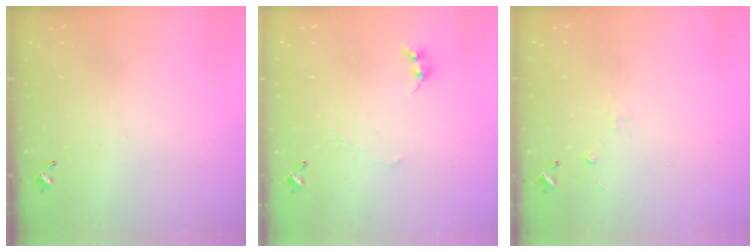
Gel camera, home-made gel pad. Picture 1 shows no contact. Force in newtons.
{"total": 0.0}
{"total": 1.6, "press": 1.5, "slide": 0.4}